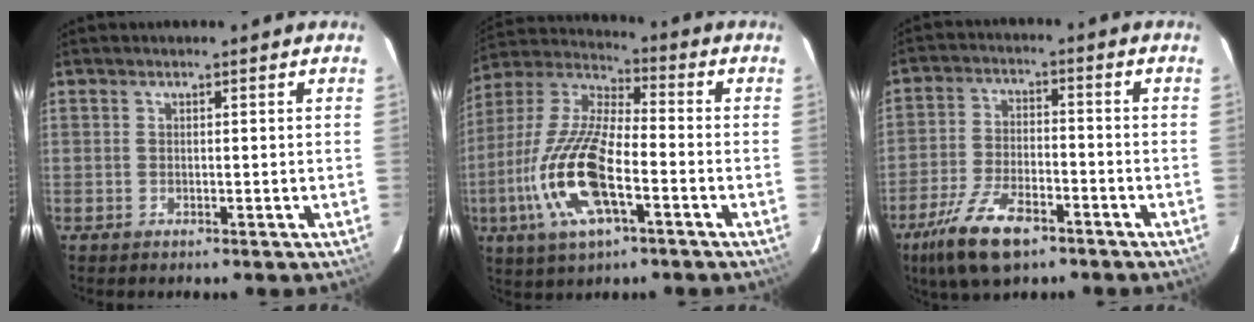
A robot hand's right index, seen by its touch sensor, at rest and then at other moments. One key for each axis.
{"total": 18.1, "fx": -6.1, "fy": 6.2, "fz": 15.9, "tx": -0.342, "ty": -0.013, "tz": -0.123}
{"total": 12.4, "fx": -8.0, "fy": 4.9, "fz": 8.2, "tx": -0.187, "ty": -0.019, "tz": -0.148}